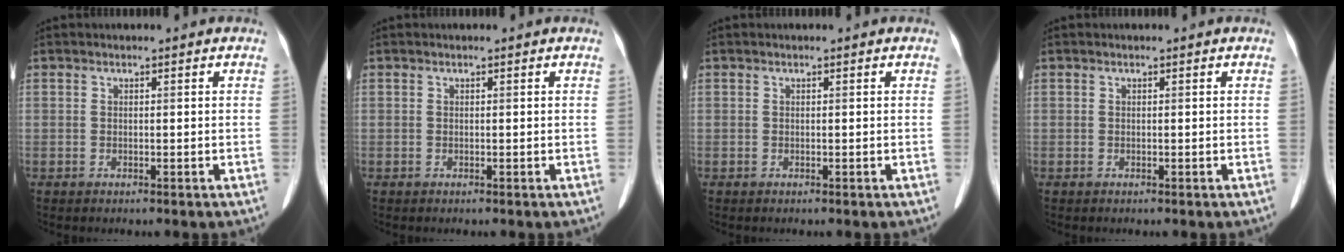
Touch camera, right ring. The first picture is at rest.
{"total": 0.0}
{"total": 0.0}
{"total": 0.0}